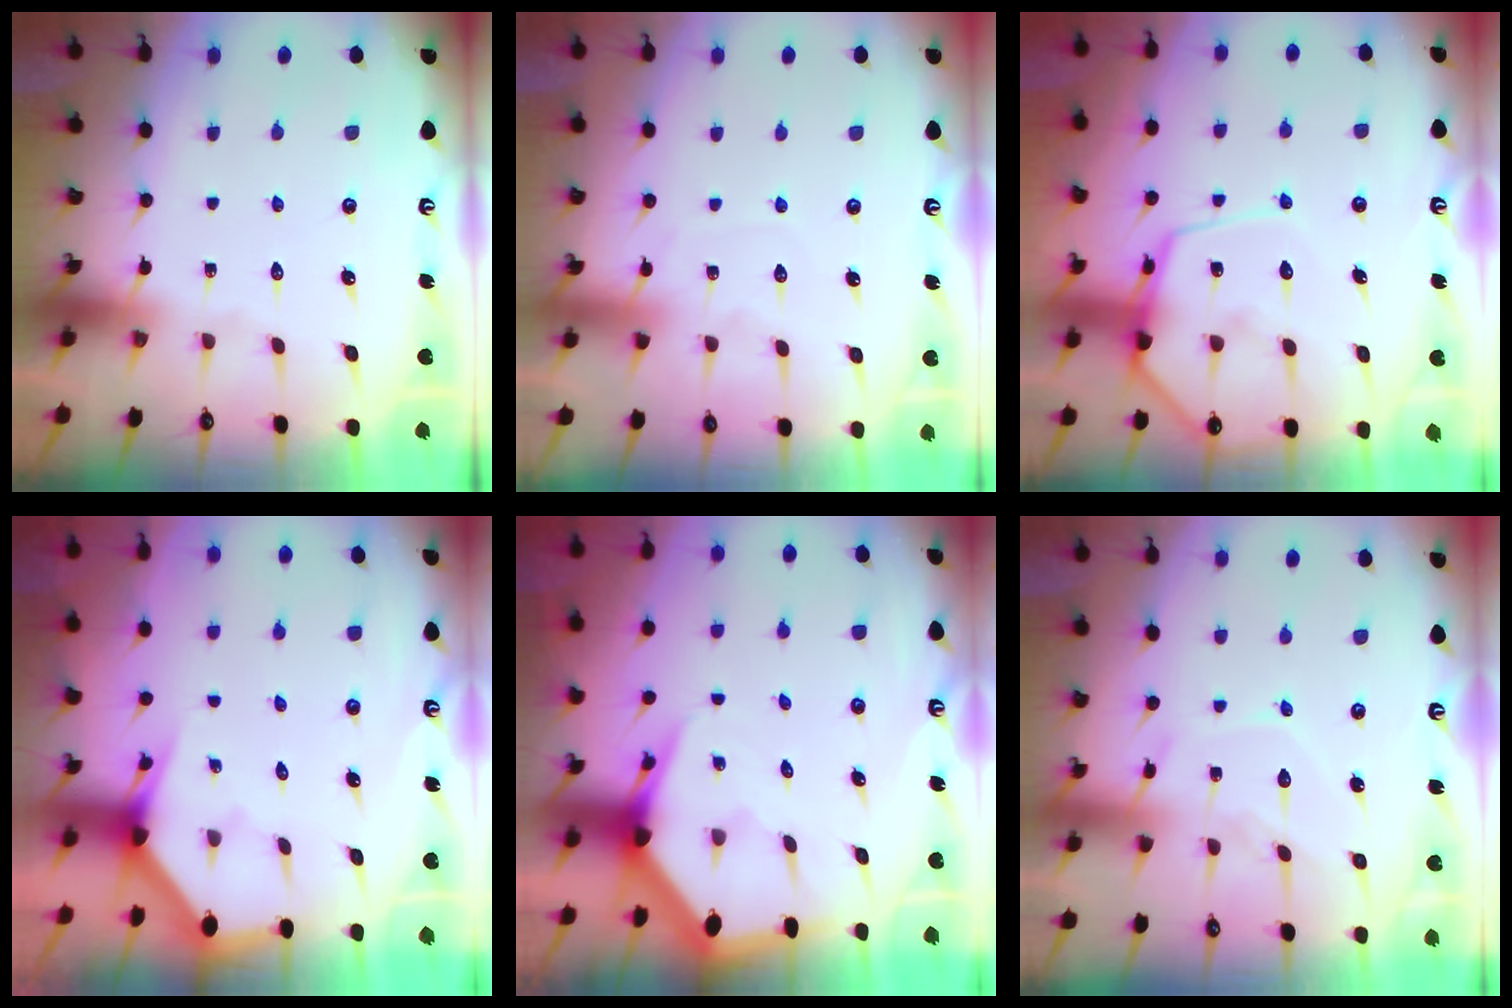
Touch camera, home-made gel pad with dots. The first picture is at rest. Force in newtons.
{"total": 5.6, "press": 5.5, "slide": 0.6}
{"total": 12.5, "press": 12.4, "slide": 1.3}
{"total": 2.9, "press": 2.9, "slide": 0.1}
{"total": 5.3, "press": 5.3, "slide": 0.7}
{"total": 10.2, "press": 10.2, "slide": 0.8}